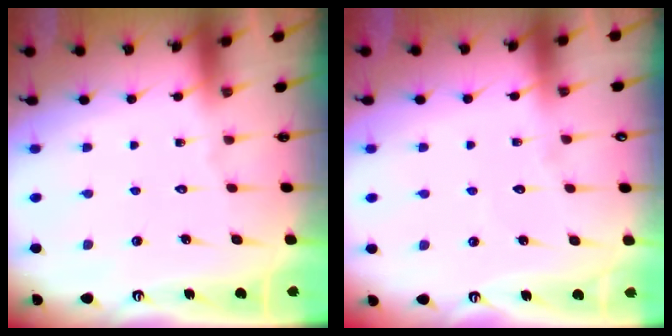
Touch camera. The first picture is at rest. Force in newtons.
{"total": 2.3, "press": 2.3, "slide": 0.2}